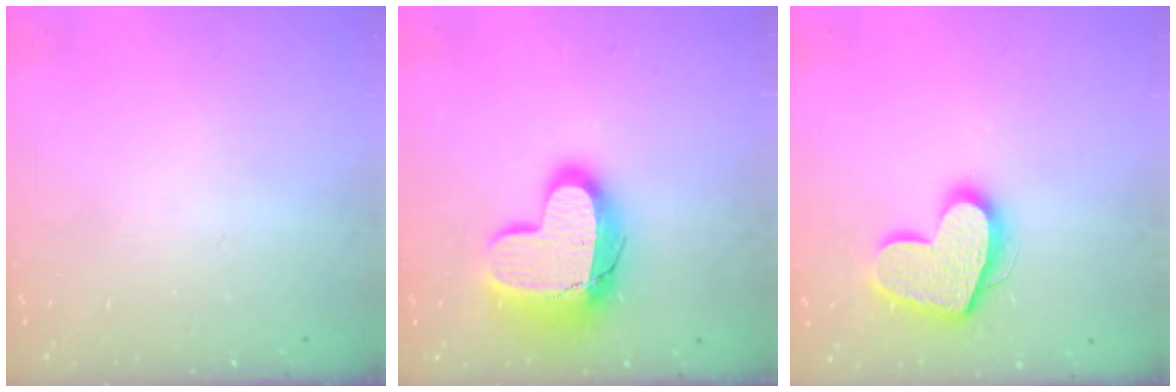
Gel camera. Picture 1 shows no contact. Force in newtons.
{"total": 15.8, "press": 15.7, "slide": 1.0}
{"total": 15.8, "press": 15.7, "slide": 1.4}